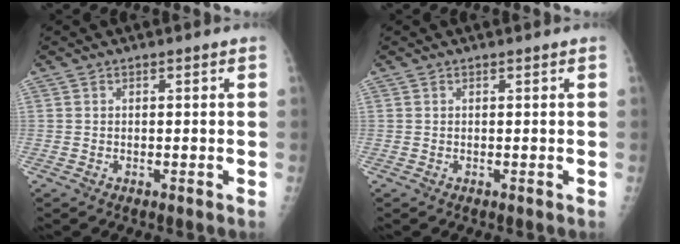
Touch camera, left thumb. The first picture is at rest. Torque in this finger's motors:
{"motor_torque": [0.01, 0.01, 0.01, 0.01, 0.00]}